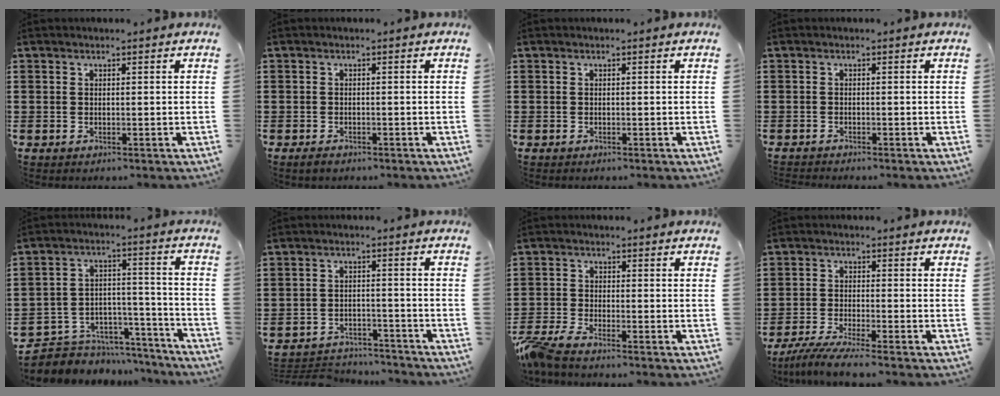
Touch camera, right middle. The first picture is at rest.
{"total": 0.9, "force": [-0.7, 0.4, 0.4], "torque": [-0.010, -0.002, -0.014]}
{"total": 0.0}
{"total": 0.7, "force": [-0.7, 0.0, 0.0], "torque": [-0.001, -0.001, -0.015]}
{"total": 5.6, "force": [-4.9, 2.6, 0.3], "torque": [-0.017, 0.015, -0.101]}
{"total": 3.8, "force": [-3.7, 0.7, 0.1], "torque": [-0.015, 0.002, -0.083]}
{"total": 3.6, "force": [-3.2, 0.1, 1.6], "torque": [-0.065, -0.013, -0.075]}
{"total": 4.2, "force": [-3.8, -0.4, 1.8], "torque": [-0.046, -0.016, -0.076]}